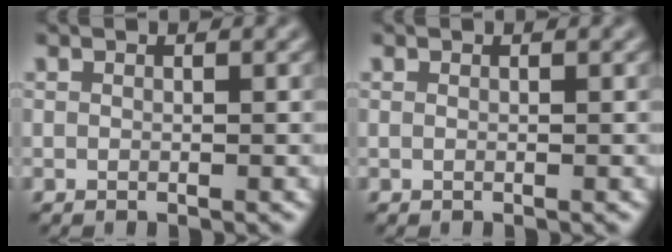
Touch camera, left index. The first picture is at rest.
{"total": 0.0}